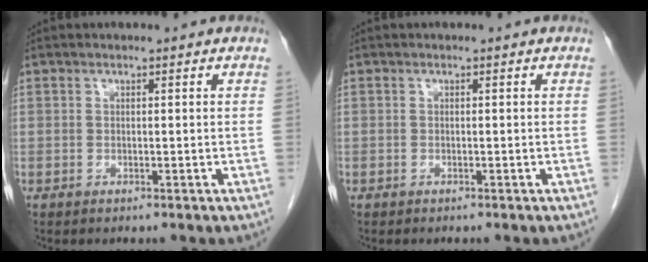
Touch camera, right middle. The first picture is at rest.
{"total": 0.0}